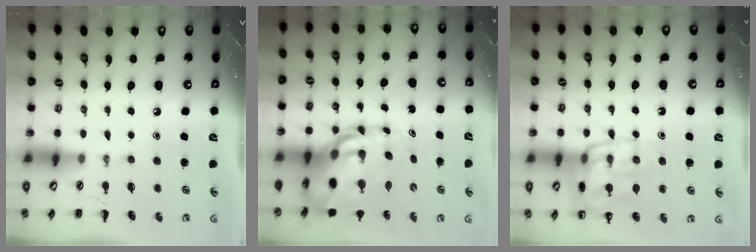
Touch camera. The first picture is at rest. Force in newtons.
{"total": 17.0, "press": 16.4, "slide": 4.7}
{"total": 15.2, "press": 15.1, "slide": 1.6}